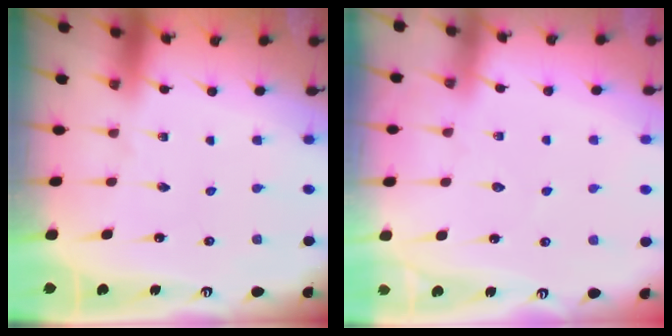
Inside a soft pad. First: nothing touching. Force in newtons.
{"total": 5.8, "press": 5.8, "slide": 0.7}